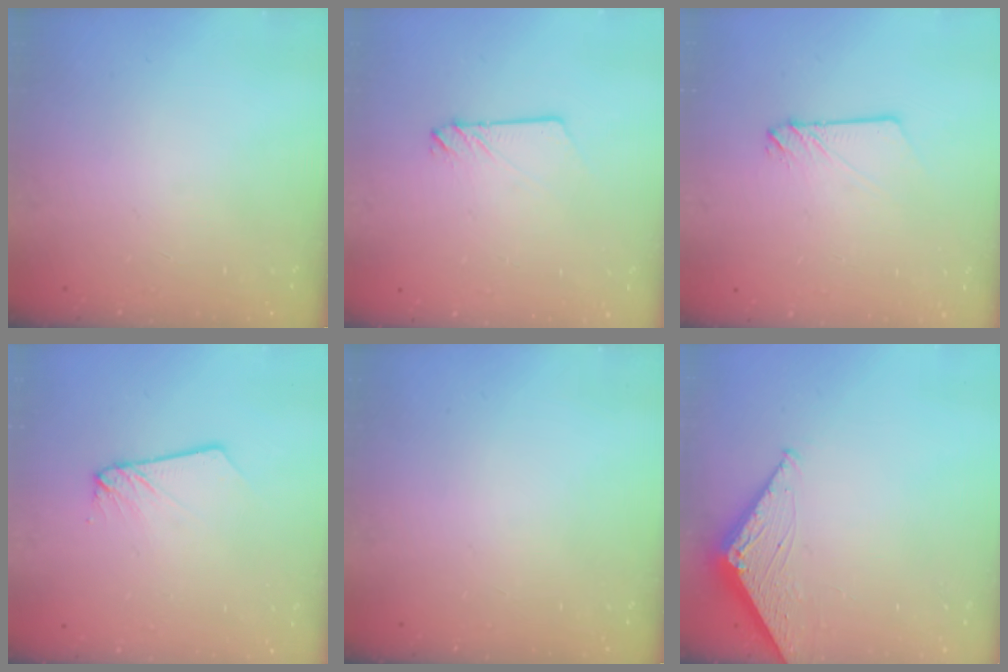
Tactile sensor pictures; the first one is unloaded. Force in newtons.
{"total": 2.3, "press": 2.3, "slide": 0.2}
{"total": 2.9, "press": 2.9, "slide": 0.4}
{"total": 2.6, "press": 2.6, "slide": 0.2}
{"total": 0.0}
{"total": 3.2, "press": 3.2, "slide": 0.3}